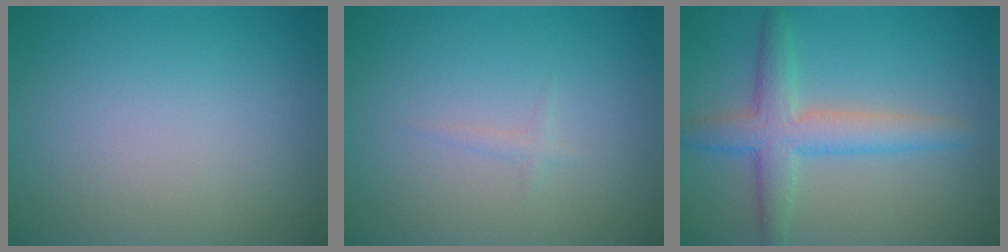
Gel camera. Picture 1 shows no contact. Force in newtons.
{"total": 0.7, "press": 0.6, "slide": 0.1}
{"total": 4.4, "press": 4.4, "slide": 0.0}